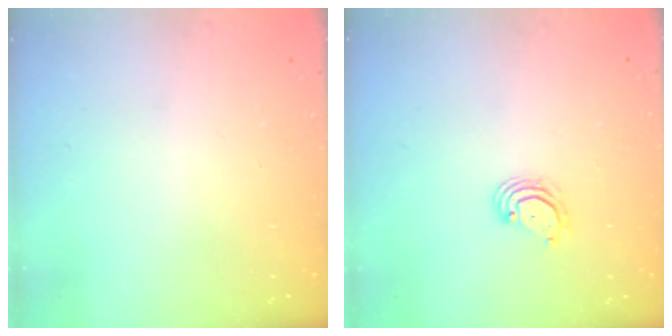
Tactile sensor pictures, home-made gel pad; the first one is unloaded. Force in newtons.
{"total": 3.0, "press": 3.0, "slide": 0.2}